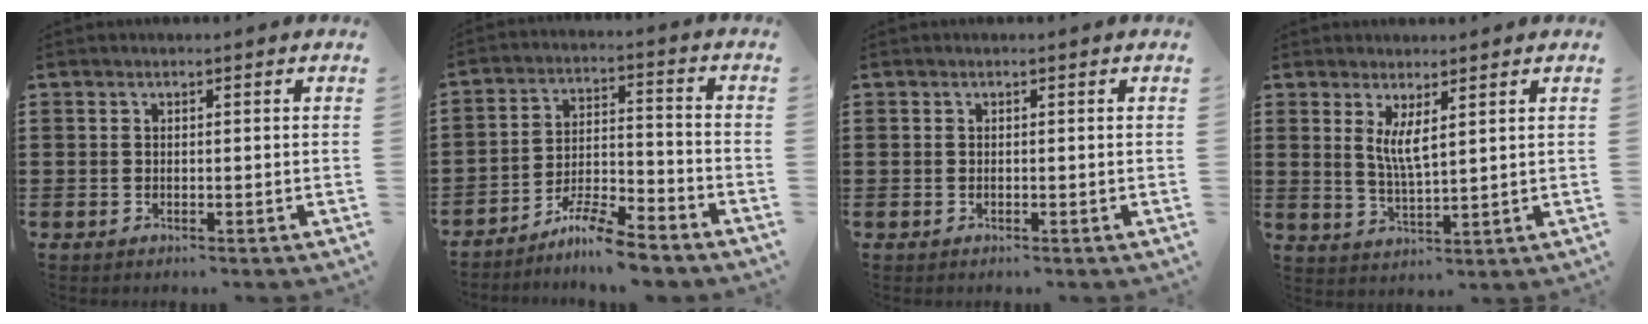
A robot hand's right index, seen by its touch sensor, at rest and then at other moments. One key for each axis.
{"total": 7.4, "fx": -6.8, "fy": 0.5, "fz": 3.0, "tx": -0.058, "ty": 0.007, "tz": -0.129}
{"total": 0.0}
{"total": 4.0, "fx": 1.7, "fy": 0.9, "fz": 3.6, "tx": -0.075, "ty": -0.001, "tz": 0.030}